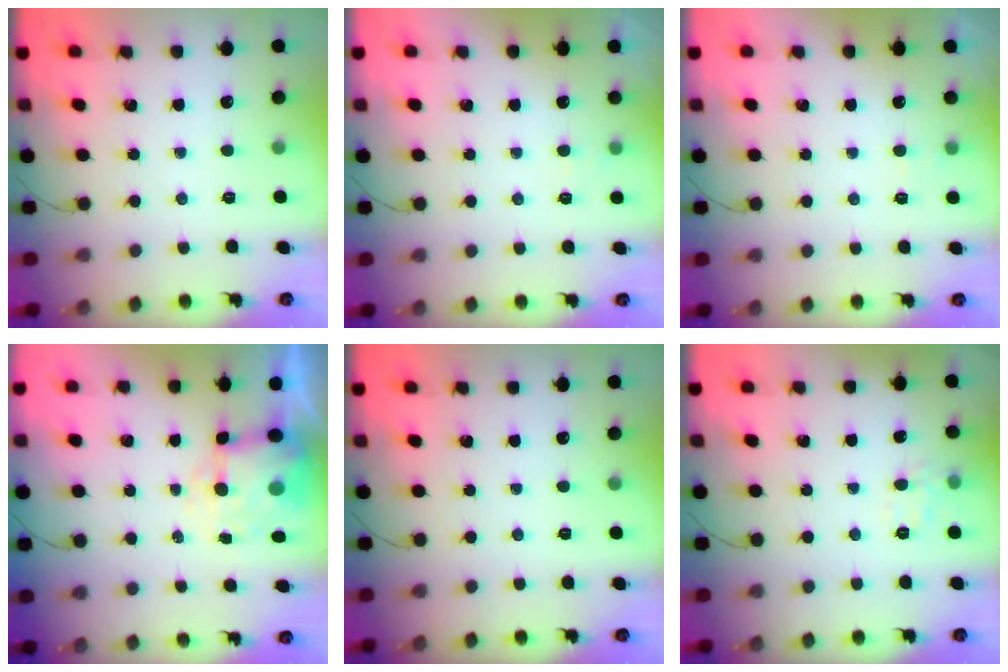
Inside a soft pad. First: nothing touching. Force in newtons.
{"total": 2.3, "press": 2.0, "slide": 1.2}
{"total": 2.3, "press": 2.0, "slide": 1.2}
{"total": 8.8, "press": 8.6, "slide": 1.6}
{"total": 0.0}
{"total": 4.1, "press": 3.8, "slide": 1.6}